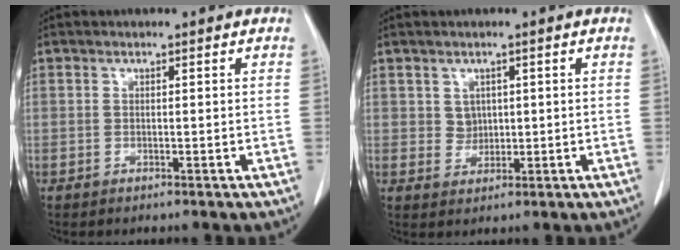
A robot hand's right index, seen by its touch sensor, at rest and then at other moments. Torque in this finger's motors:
{"motor_torque": [-0.09, 0.08, 0.05, 0.01]}